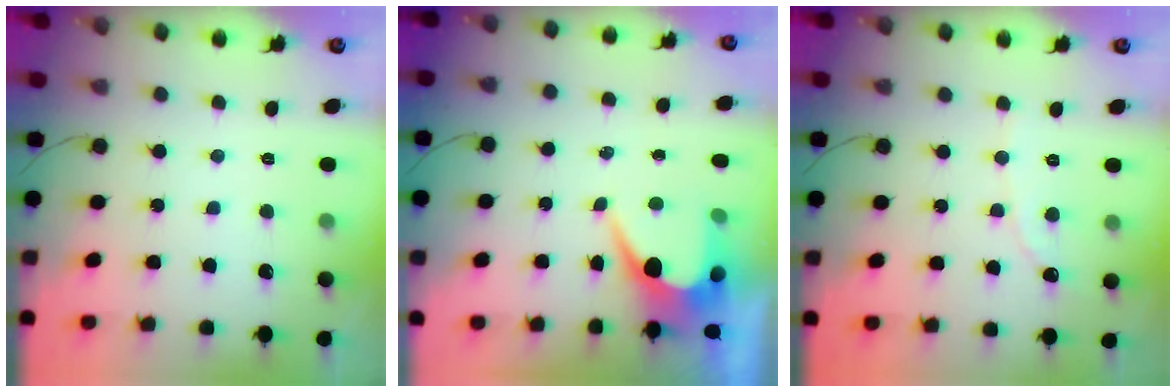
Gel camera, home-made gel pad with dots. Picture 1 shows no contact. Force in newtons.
{"total": 7.4, "press": 7.4, "slide": 0.3}
{"total": 1.8, "press": 1.8, "slide": 0.1}